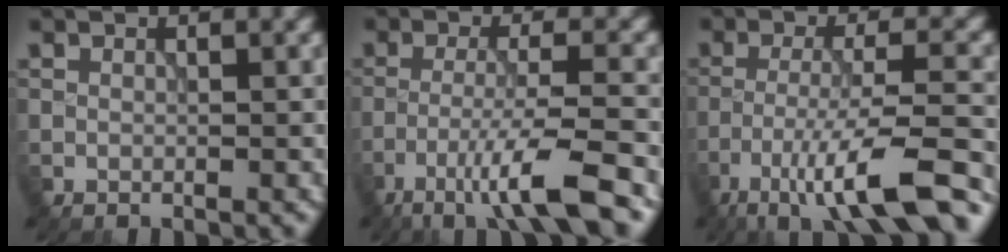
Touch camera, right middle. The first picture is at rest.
{"total": 7.1, "force": [-4.2, 0.7, 5.6], "torque": [-0.097, 0.001, -0.079]}
{"total": 10.1, "force": [-6.2, 2.0, 7.8], "torque": [-0.135, 0.004, -0.104]}